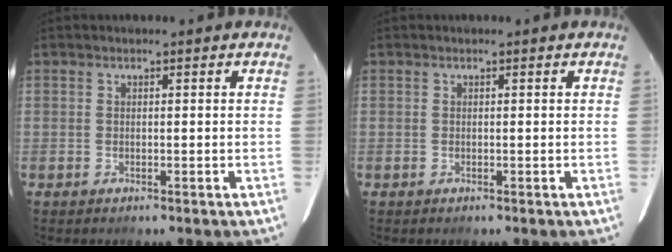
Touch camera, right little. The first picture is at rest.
{"total": 0.0}